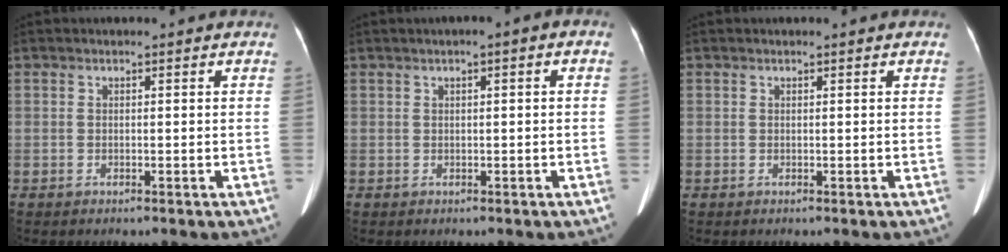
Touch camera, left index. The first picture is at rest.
{"total": 1.9, "force": [0.5, 0.3, 1.8], "torque": [-0.024, 0.010, 0.005]}
{"total": 0.0}